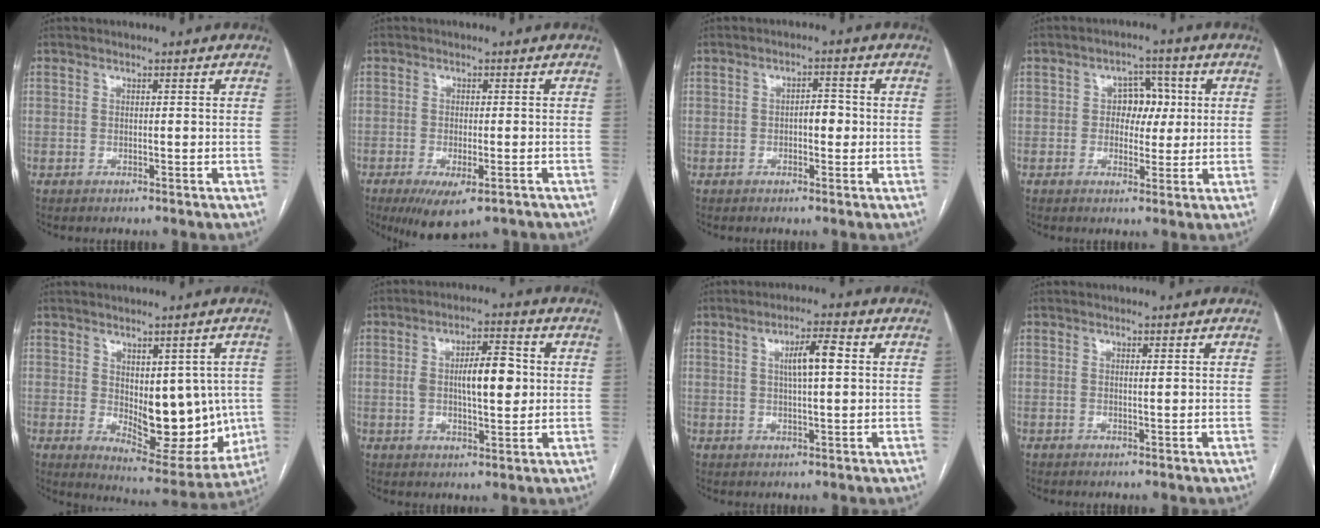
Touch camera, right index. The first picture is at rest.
{"total": 7.7, "force": [-5.0, 2.4, 5.4], "torque": [-0.082, -0.016, -0.075]}
{"total": 3.4, "force": [-0.5, 1.6, 2.9], "torque": [-0.040, 0.010, -0.007]}
{"total": 5.2, "force": [0.6, 3.6, 3.7], "torque": [-0.049, 0.016, 0.009]}
{"total": 13.7, "force": [-0.4, 6.7, 11.9], "torque": [-0.148, -0.008, 0.019]}
{"total": 8.8, "force": [0.8, 2.8, 8.4], "torque": [-0.140, 0.014, 0.014]}
{"total": 5.5, "force": [1.2, 0.7, 5.4], "torque": [-0.094, 0.008, 0.021]}
{"total": 0.8, "force": [0.2, 0.0, 0.7], "torque": [-0.014, -0.001, 0.002]}